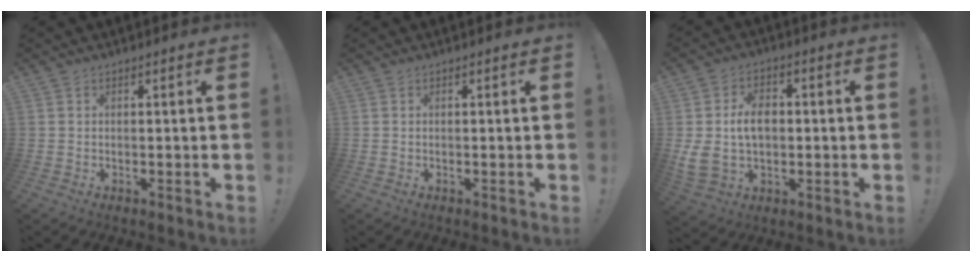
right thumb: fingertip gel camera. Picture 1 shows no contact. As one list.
[{"total": 0.0}, {"total": 10.8, "force": [0.8, 7.9, 7.4], "torque": [-0.130, 0.001, 0.019]}]